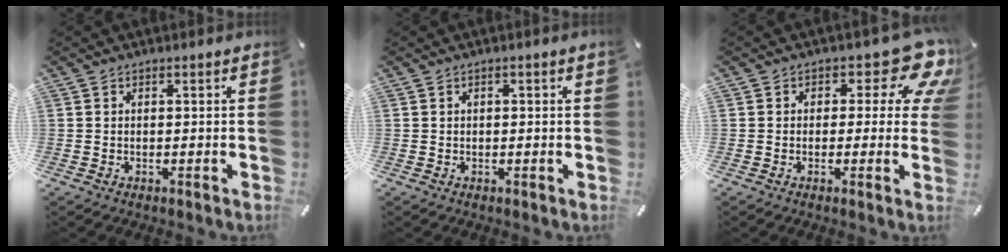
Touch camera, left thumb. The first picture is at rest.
{"total": 0.7, "force": [0.1, 0.0, 0.7], "torque": [-0.010, 0.000, 0.001]}
{"total": 11.3, "force": [5.1, 5.7, 8.3], "torque": [-0.098, -0.033, 0.086]}